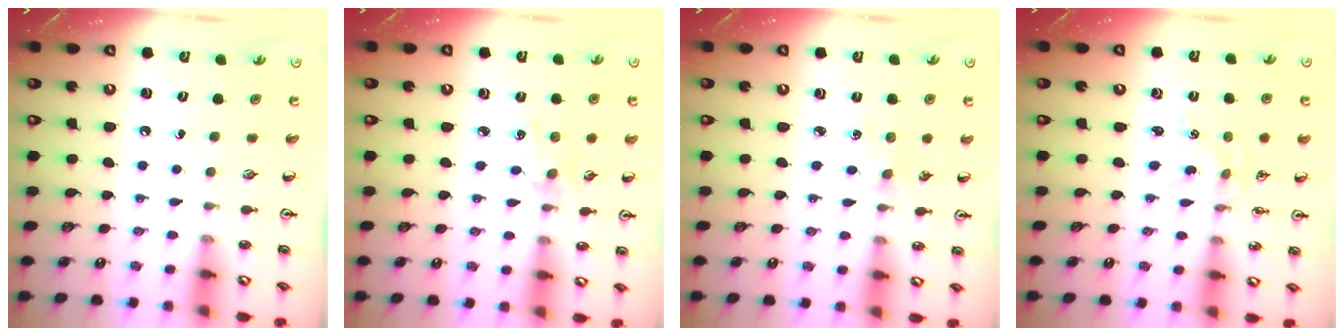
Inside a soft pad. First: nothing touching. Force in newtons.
{"total": 2.8, "press": 2.8, "slide": 0.5}
{"total": 2.4, "press": 2.4, "slide": 0.4}
{"total": 0.7, "press": 0.6, "slide": 0.2}